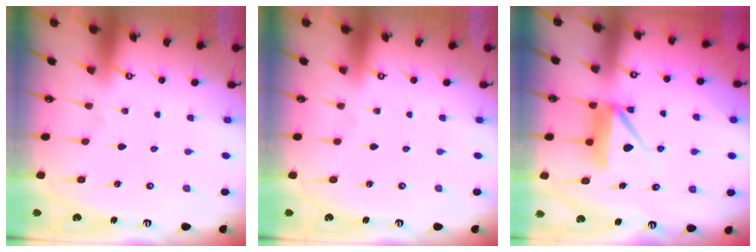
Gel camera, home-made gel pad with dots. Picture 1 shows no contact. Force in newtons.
{"total": 0.0}
{"total": 9.2, "press": 9.1, "slide": 0.8}